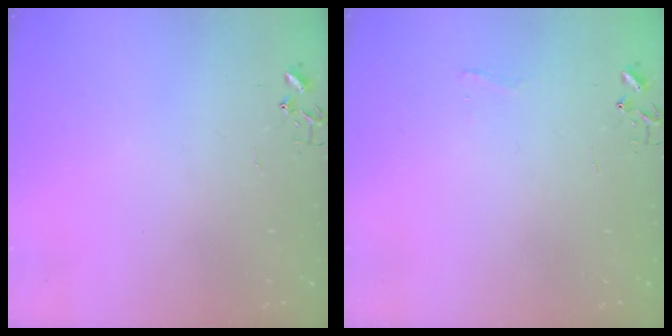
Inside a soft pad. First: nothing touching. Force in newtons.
{"total": 3.4, "press": 3.4, "slide": 0.4}